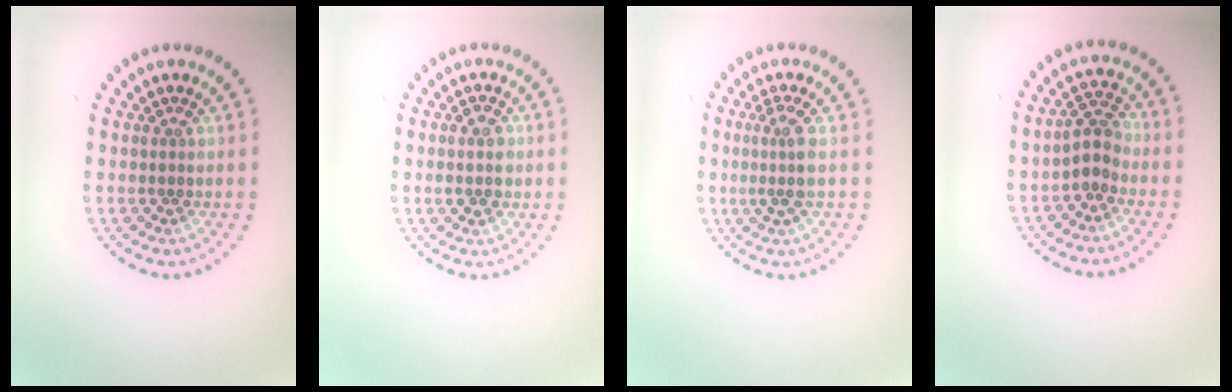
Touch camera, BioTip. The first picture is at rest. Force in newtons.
{"total": 2.8, "press": 2.8, "slide": 0.1}
{"total": 2.5, "press": 2.0, "slide": 1.5}
{"total": 2.4, "press": 2.2, "slide": 1.0}